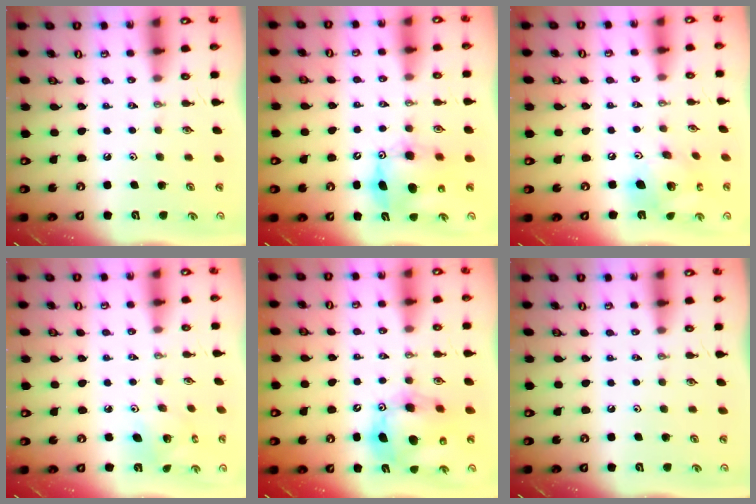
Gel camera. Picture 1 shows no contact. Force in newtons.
{"total": 9.4, "press": 9.4, "slide": 0.7}
{"total": 14.2, "press": 13.9, "slide": 3.1}
{"total": 5.7, "press": 5.7, "slide": 0.2}
{"total": 14.5, "press": 14.3, "slide": 2.5}
{"total": 0.0}